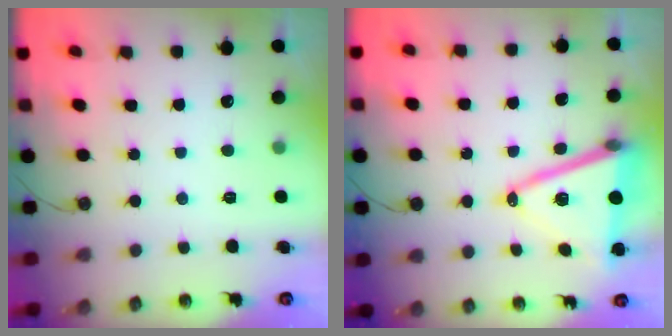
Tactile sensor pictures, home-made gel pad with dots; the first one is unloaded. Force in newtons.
{"total": 17.6, "press": 17.2, "slide": 3.8}